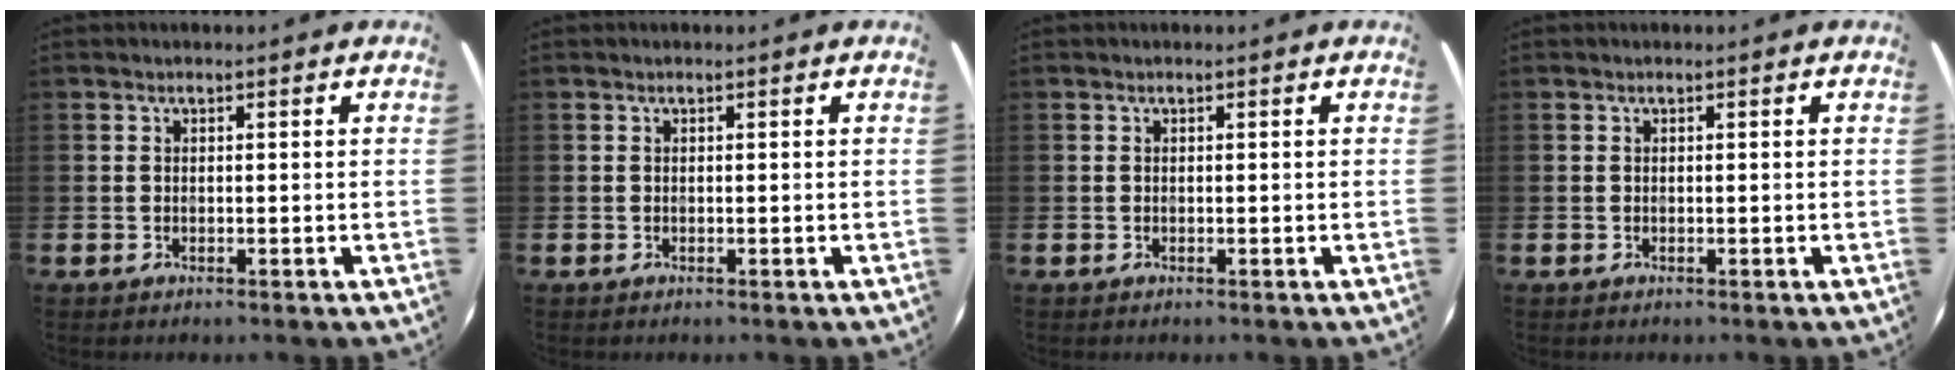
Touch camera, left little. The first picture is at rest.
{"total": 0.0}
{"total": 0.0}
{"total": 0.0}